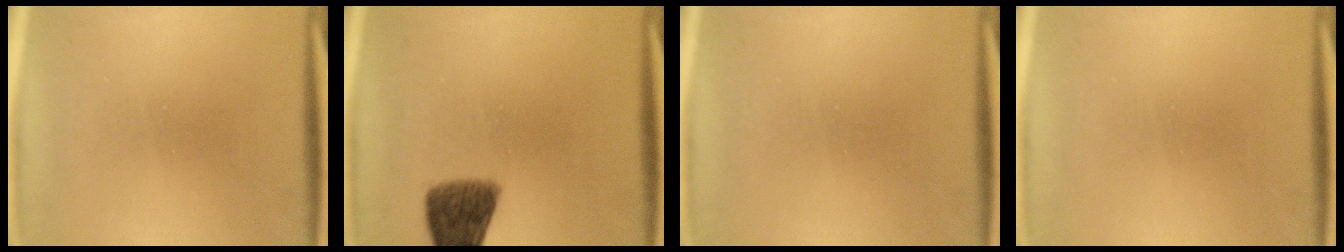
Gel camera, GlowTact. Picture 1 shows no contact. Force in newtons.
{"total": 8.3}
{"total": 0.0}
{"total": 0.0}